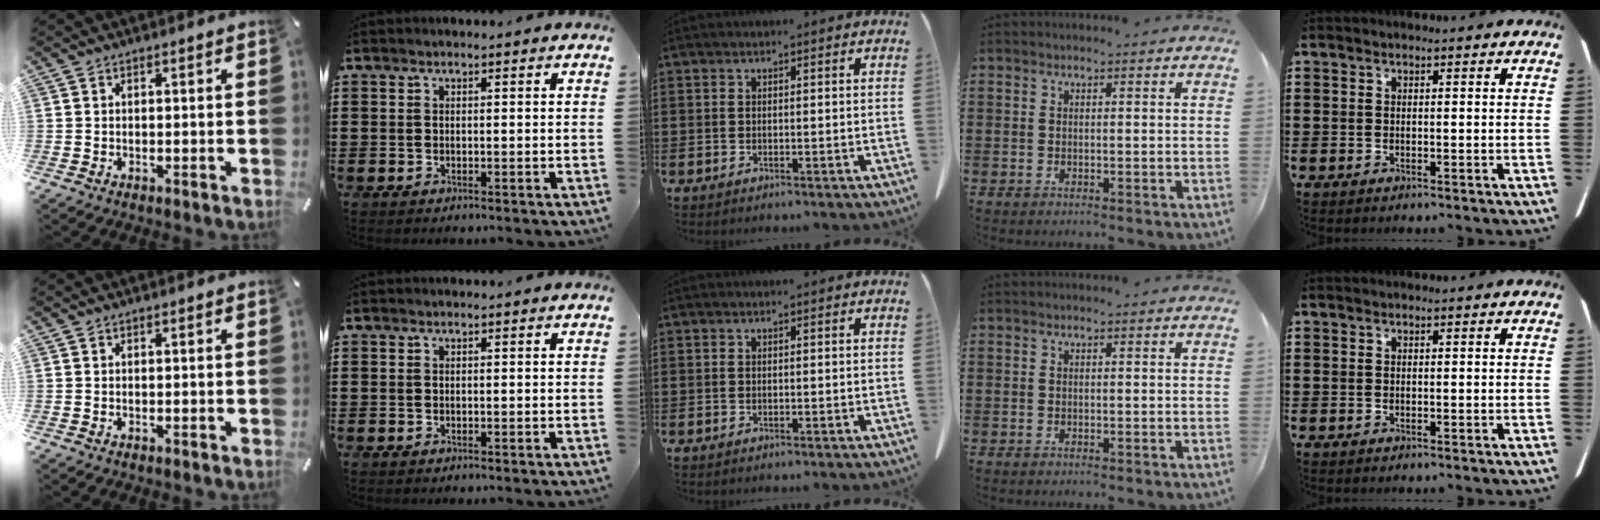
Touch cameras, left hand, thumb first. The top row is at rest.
{}